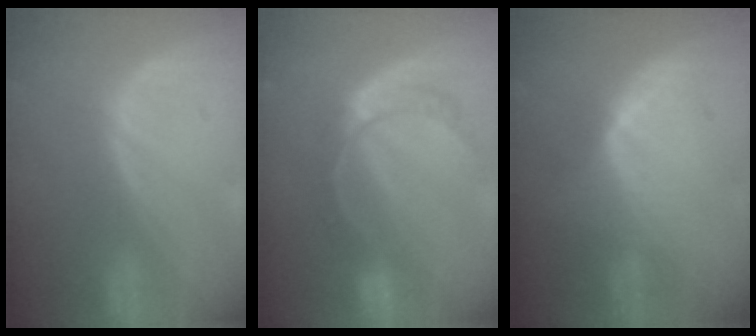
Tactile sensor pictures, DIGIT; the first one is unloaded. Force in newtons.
{"total": 8.3, "press": 6.9, "slide": 4.6}
{"total": 6.5, "press": 6.2, "slide": 1.8}